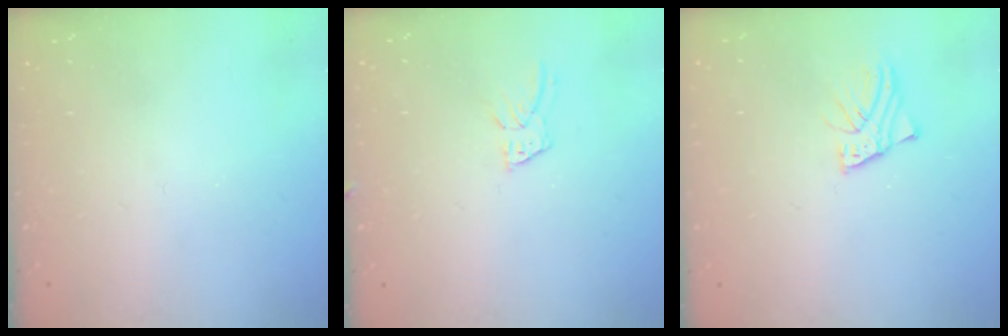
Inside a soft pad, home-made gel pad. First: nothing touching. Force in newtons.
{"total": 6.7, "press": 6.7, "slide": 0.4}
{"total": 2.6, "press": 2.6, "slide": 0.1}